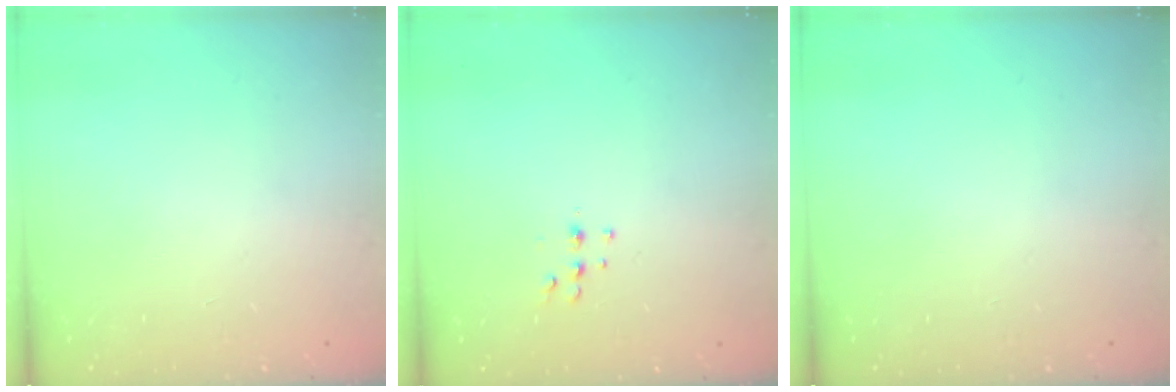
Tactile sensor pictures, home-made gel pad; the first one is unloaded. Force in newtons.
{"total": 4.9, "press": 4.8, "slide": 1.1}
{"total": 0.0}